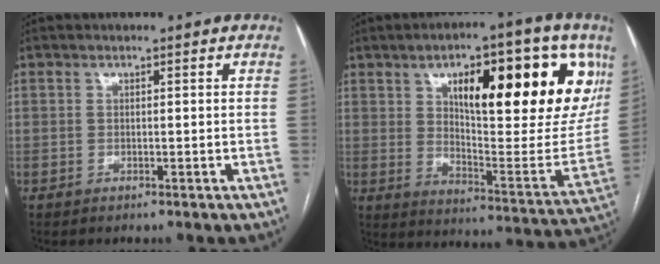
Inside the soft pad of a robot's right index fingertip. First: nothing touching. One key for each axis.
{"total": 26.8, "fx": 11.5, "fy": 8.0, "fz": 22.9, "tx": -0.291, "ty": 0.025, "tz": 0.179}